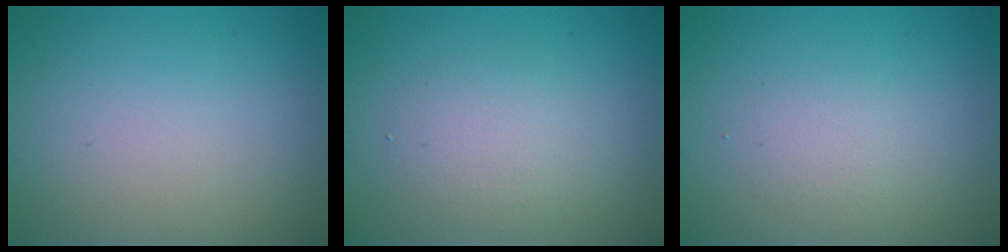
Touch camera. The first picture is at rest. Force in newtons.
{"total": 2.4, "press": 2.4, "slide": 0.1}
{"total": 1.3, "press": 1.3, "slide": 0.1}